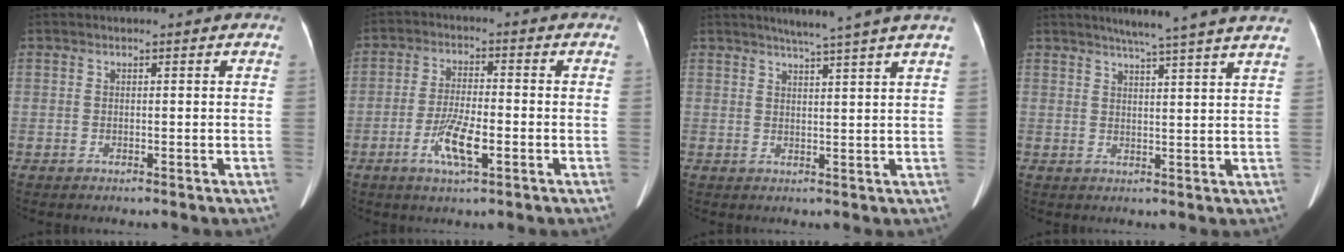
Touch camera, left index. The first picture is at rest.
{"total": 6.7, "force": [-2.8, 1.3, 6.0], "torque": [-0.119, -0.006, -0.053]}
{"total": 7.5, "force": [6.1, -1.6, 4.1], "torque": [-0.051, 0.007, 0.070]}
{"total": 13.0, "force": [11.0, -1.3, 6.8], "torque": [-0.095, -0.003, 0.124]}